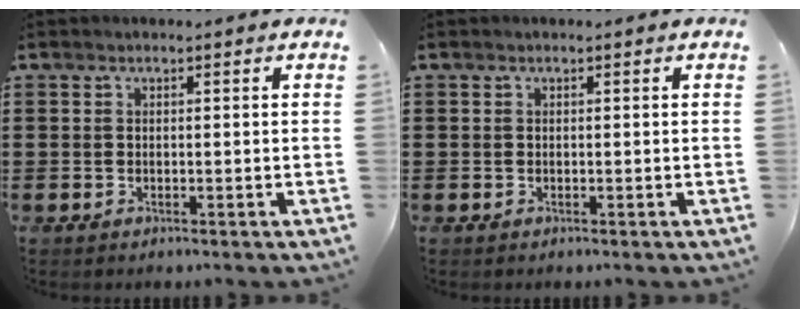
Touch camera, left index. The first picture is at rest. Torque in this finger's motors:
{"motor_torque": [0.00, 0.00, -0.02, 0.00]}